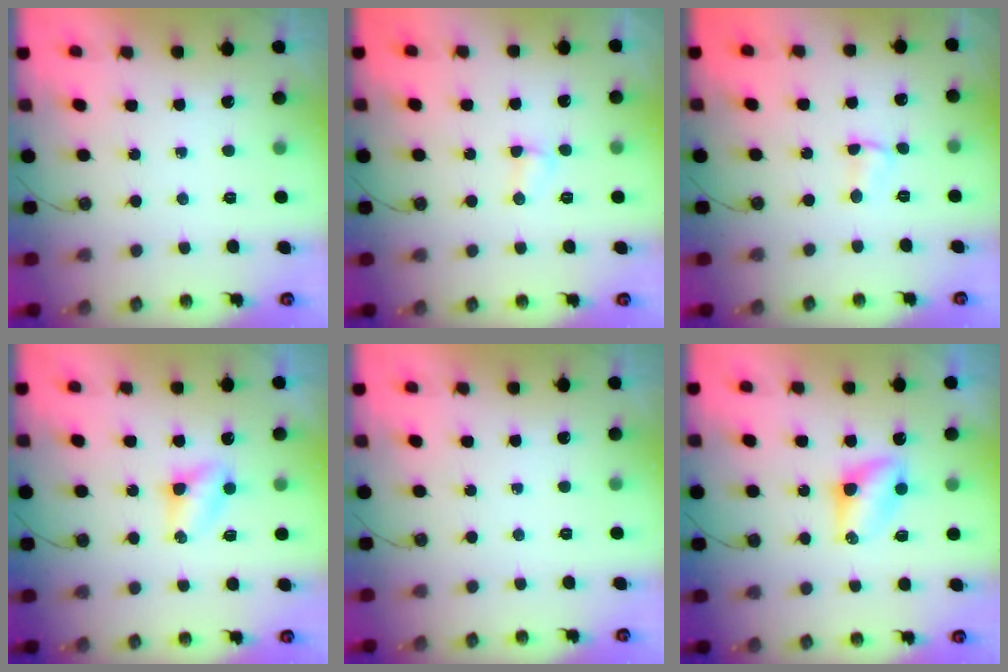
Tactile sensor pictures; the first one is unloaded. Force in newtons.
{"total": 2.5, "press": 2.5, "slide": 0.5}
{"total": 2.5, "press": 2.4, "slide": 0.4}
{"total": 4.0, "press": 4.0, "slide": 0.5}
{"total": 0.0}
{"total": 5.9, "press": 5.9, "slide": 0.6}